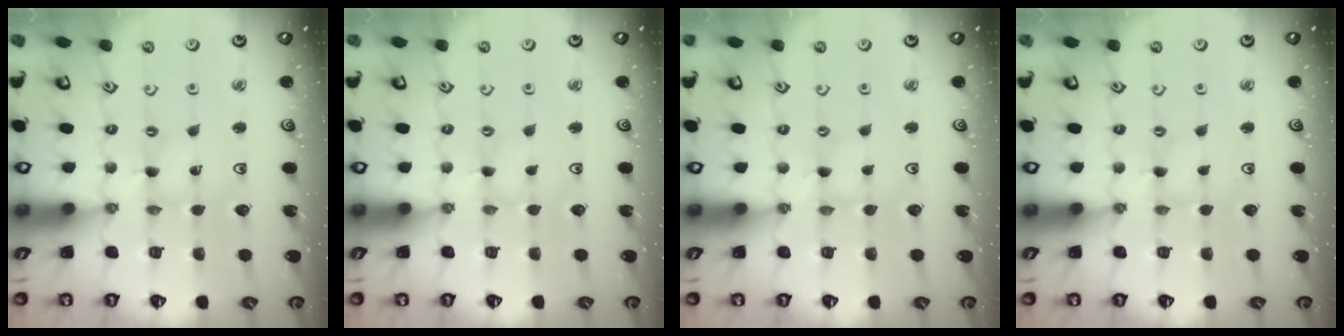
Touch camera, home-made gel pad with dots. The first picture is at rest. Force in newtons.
{"total": 0.0}
{"total": 0.8, "press": 0.8, "slide": 0.1}
{"total": 0.0}